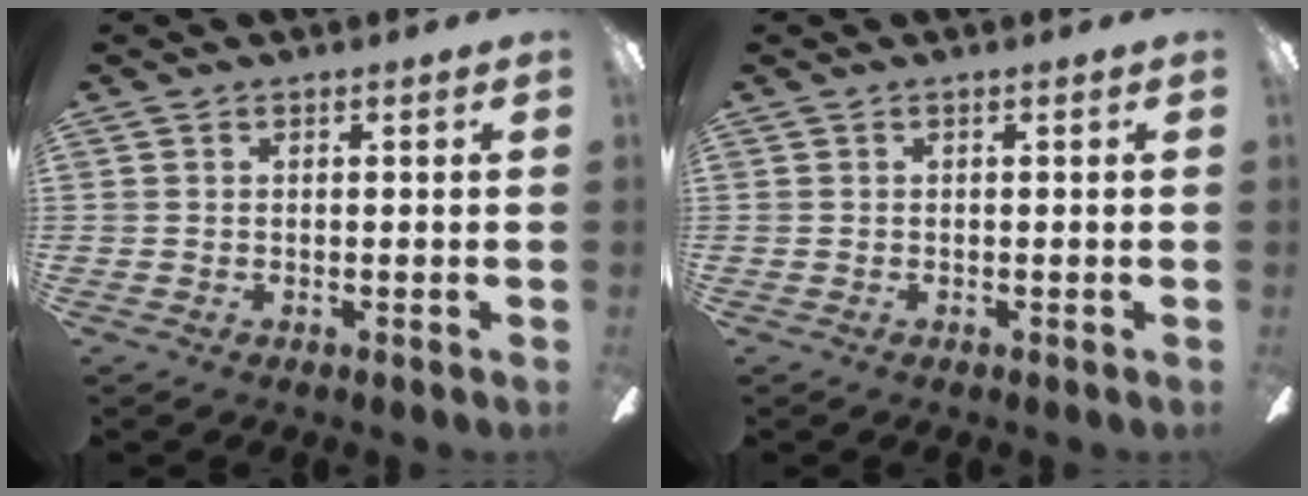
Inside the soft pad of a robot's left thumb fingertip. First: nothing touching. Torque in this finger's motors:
{"motor_torque": [0.01, -0.01, 0.17, 0.01, 0.00]}